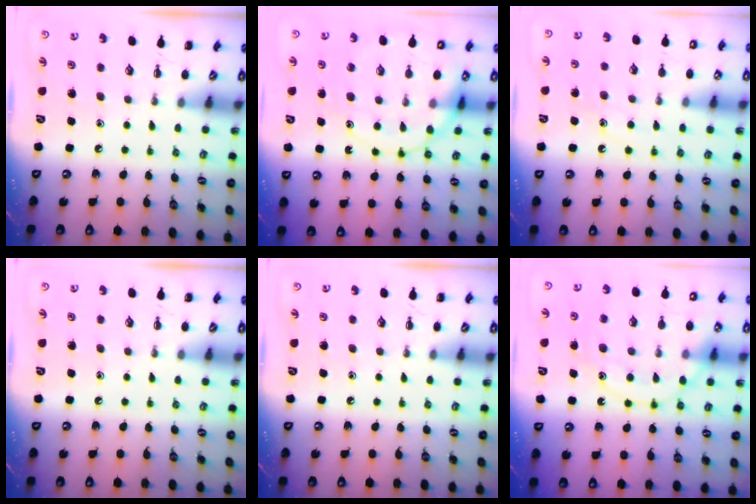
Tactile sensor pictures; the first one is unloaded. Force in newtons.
{"total": 14.5, "press": 14.4, "slide": 2.1}
{"total": 10.0, "press": 9.9, "slide": 1.4}
{"total": 0.0}
{"total": 0.0}
{"total": 15.7, "press": 15.6, "slide": 1.1}